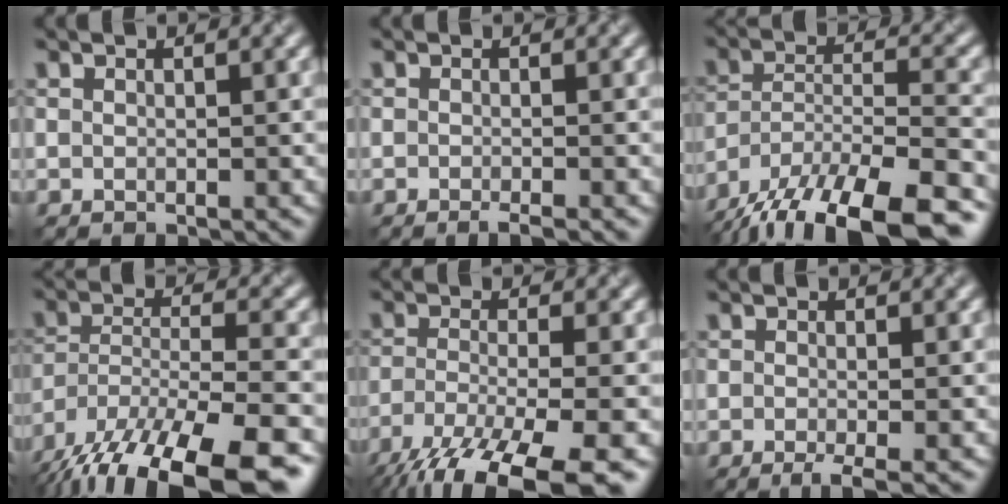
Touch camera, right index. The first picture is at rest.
{"total": 1.4, "force": [-0.8, 0.2, 1.1], "torque": [-0.010, -0.003, -0.016]}
{"total": 17.4, "force": [-14.6, 5.0, 8.2], "torque": [-0.151, -0.020, -0.213]}
{"total": 16.5, "force": [-12.7, 5.9, 8.7], "torque": [-0.162, -0.034, -0.182]}
{"total": 12.0, "force": [-8.2, 3.1, 8.3], "torque": [-0.159, -0.029, -0.135]}
{"total": 2.3, "force": [-1.1, 0.5, 2.0], "torque": [-0.032, -0.007, -0.024]}